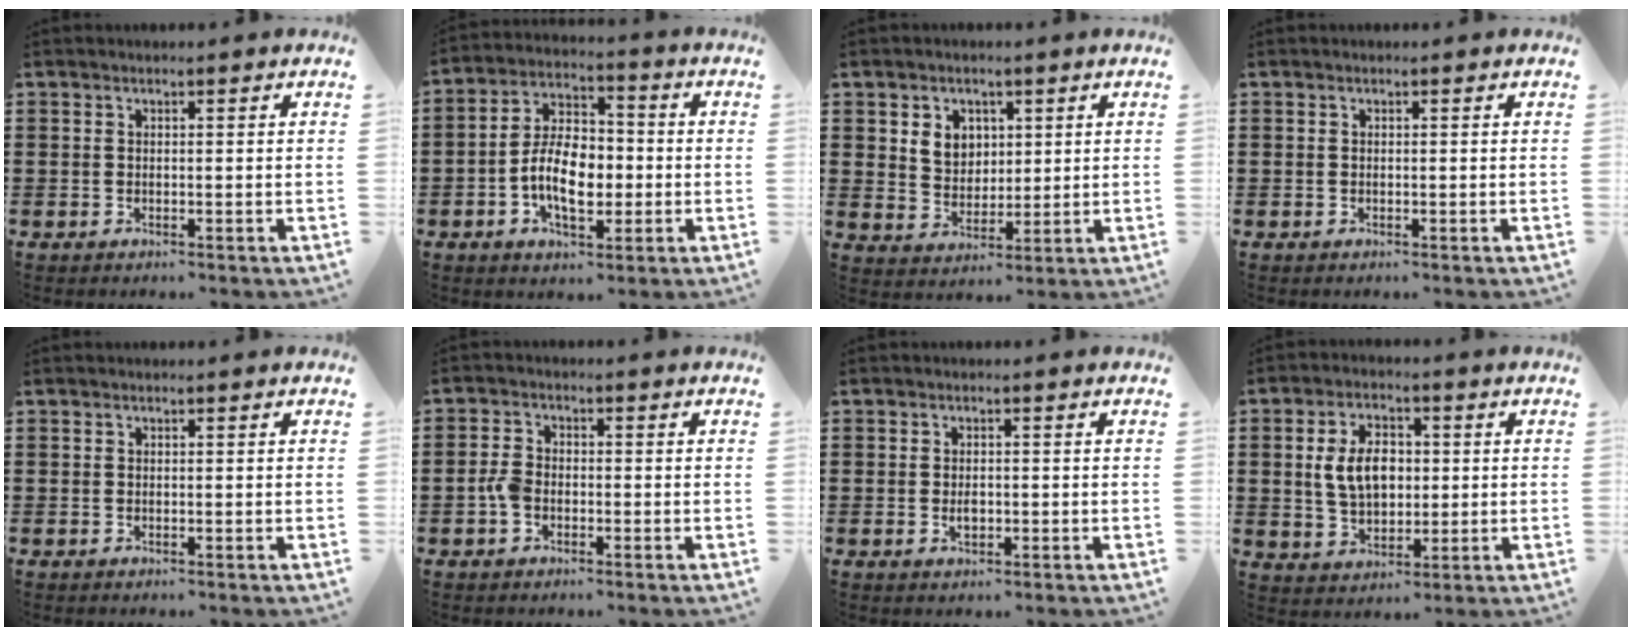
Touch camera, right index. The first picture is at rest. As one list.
[{"total": 8.8, "force": [-1.9, 5.0, 7.0], "torque": [-0.144, 0.006, -0.041]}, {"total": 4.9, "force": [1.9, 4.2, 1.7], "torque": [-0.043, 0.012, 0.032]}, {"total": 0.0}, {"total": 0.0}, {"total": 3.2, "force": [-1.0, 2.1, 2.1], "torque": [-0.062, -0.004, -0.025]}, {"total": 1.9, "force": [-0.2, 1.0, 1.6], "torque": [-0.030, 0.001, -0.004]}, {"total": 7.3, "force": [0.8, 4.8, 5.4], "torque": [-0.121, 0.009, 0.006]}]